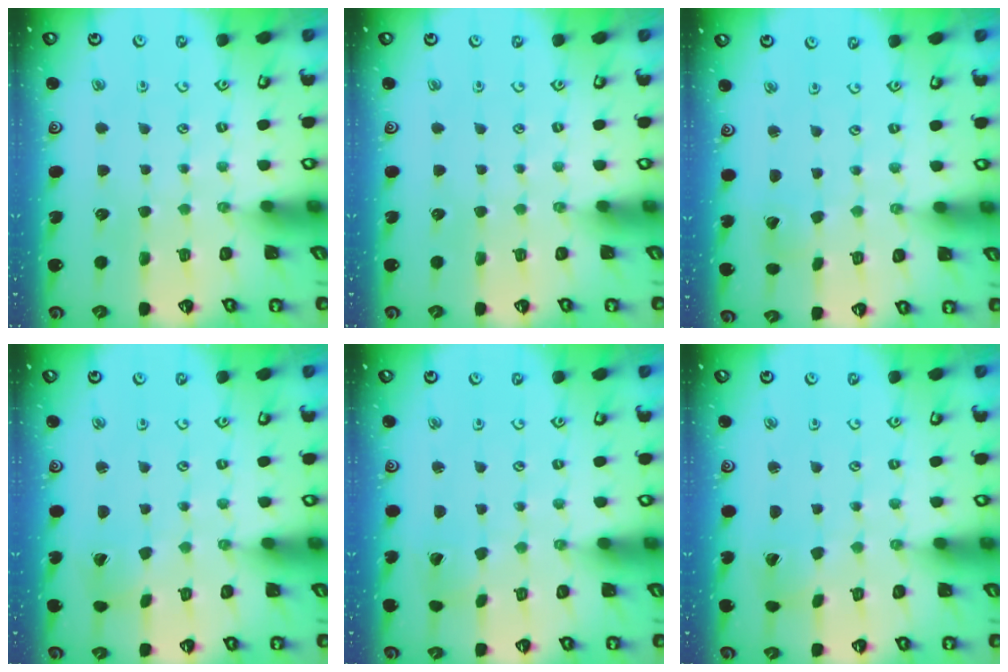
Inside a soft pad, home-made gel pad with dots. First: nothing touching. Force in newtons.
{"total": 0.0}
{"total": 1.0, "press": 1.0, "slide": 0.1}
{"total": 1.0, "press": 1.0, "slide": 0.1}
{"total": 1.7, "press": 1.7, "slide": 0.1}
{"total": 1.0, "press": 1.0, "slide": 0.1}